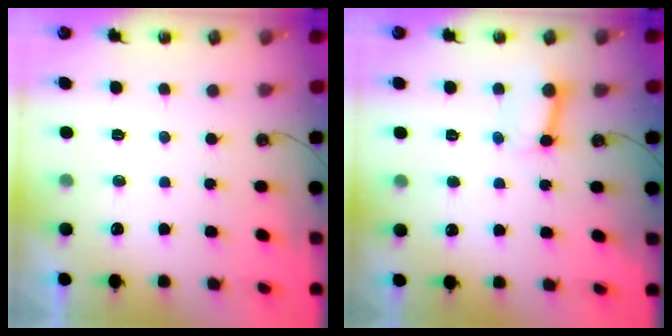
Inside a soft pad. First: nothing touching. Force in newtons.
{"total": 6.6, "press": 6.6, "slide": 0.2}